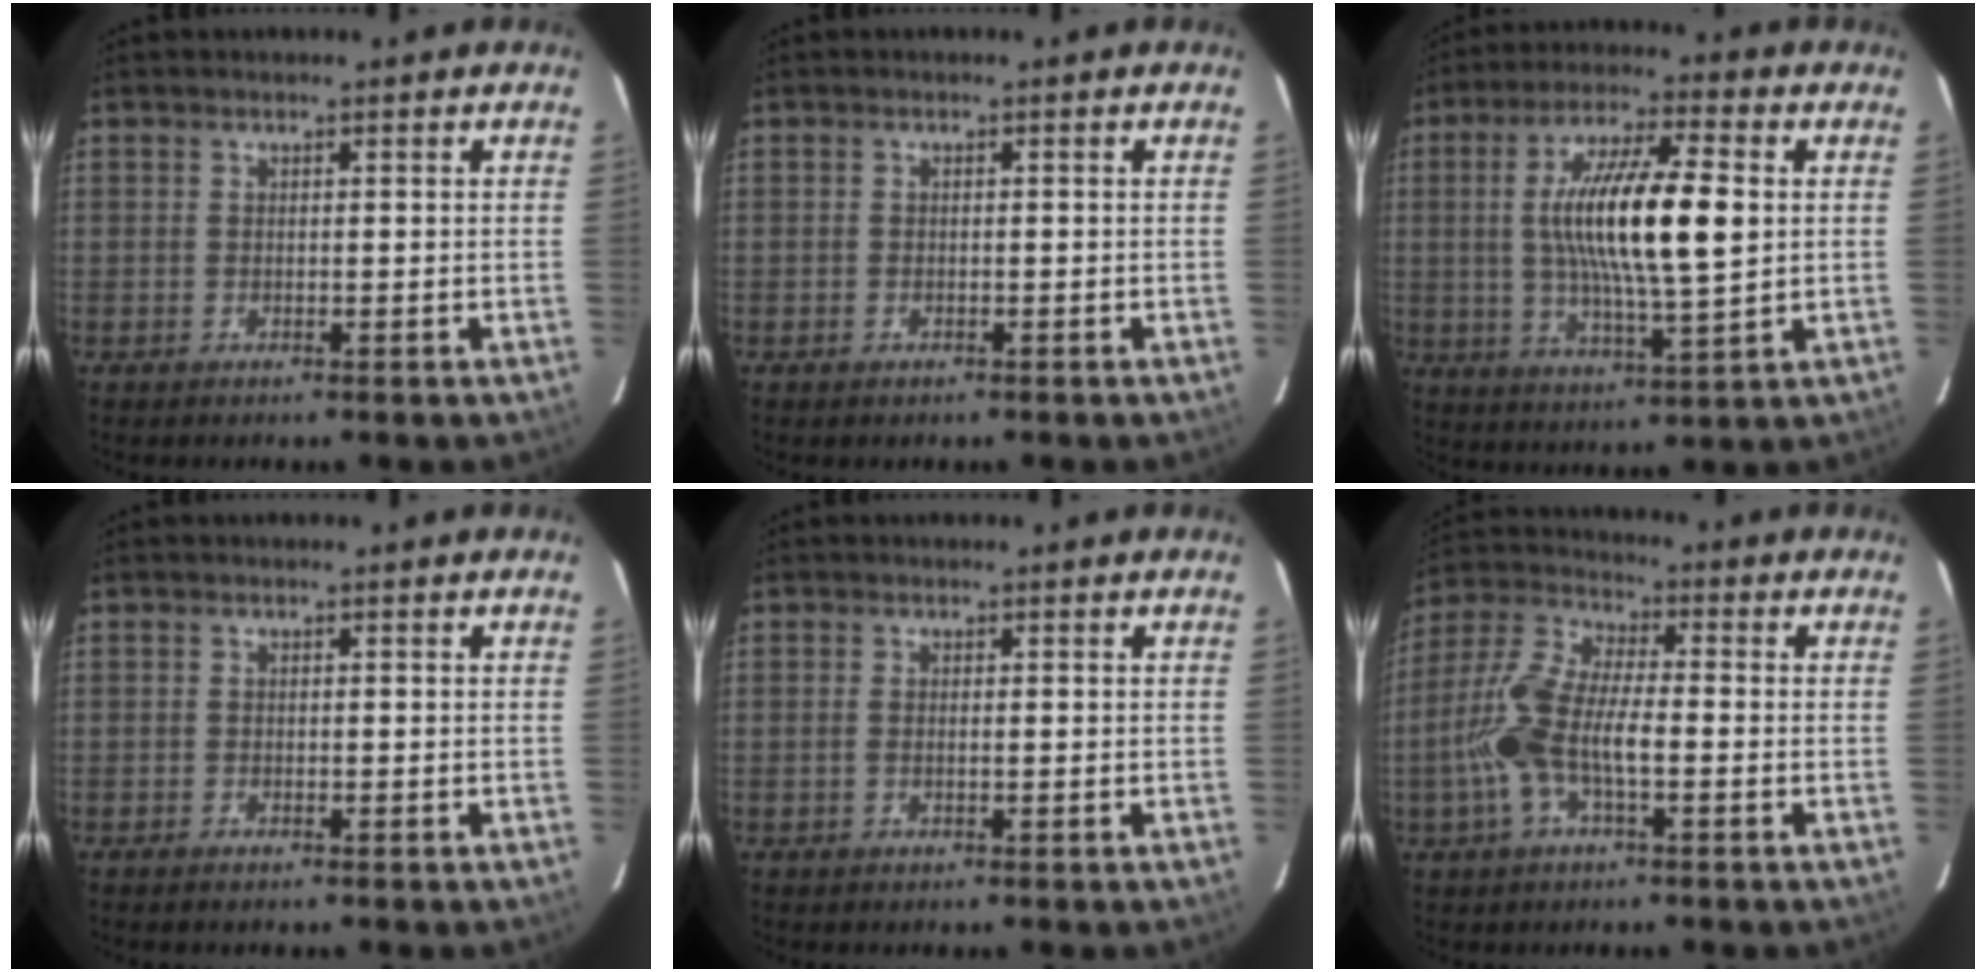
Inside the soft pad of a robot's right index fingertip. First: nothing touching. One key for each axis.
{"total": 0.9, "fx": -0.6, "fy": 0.7, "fz": 0.1, "tx": -0.003, "ty": 0.000, "tz": -0.007}
{"total": 16.3, "fx": 1.8, "fy": 3.5, "fz": 15.8, "tx": -0.287, "ty": 0.004, "tz": 0.031}
{"total": 0.7, "fx": -0.6, "fy": 0.2, "fz": 0.2, "tx": -0.006, "ty": -0.002, "tz": -0.012}
{"total": 0.7, "fx": -0.1, "fy": 0.2, "fz": 0.7, "tx": -0.017, "ty": 0.001, "tz": -0.004}
{"total": 11.8, "fx": -2.9, "fy": 4.3, "fz": 10.6, "tx": -0.233, "ty": 0.008, "tz": -0.061}